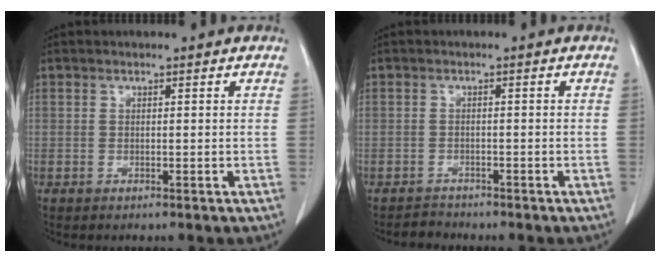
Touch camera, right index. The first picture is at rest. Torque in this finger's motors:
{"motor_torque": [-0.52, 0.33, -0.28, -0.13]}